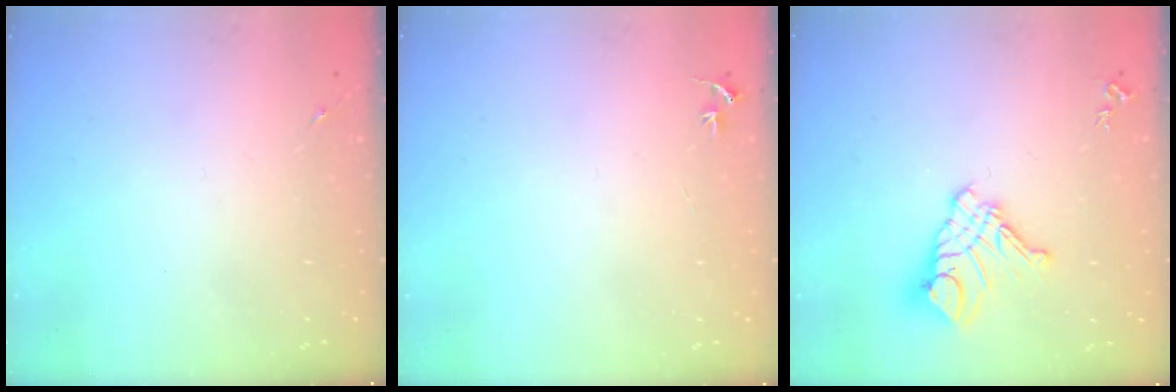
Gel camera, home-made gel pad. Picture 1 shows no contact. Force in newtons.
{"total": 3.0, "press": 3.0, "slide": 0.3}
{"total": 12.9, "press": 12.8, "slide": 1.1}